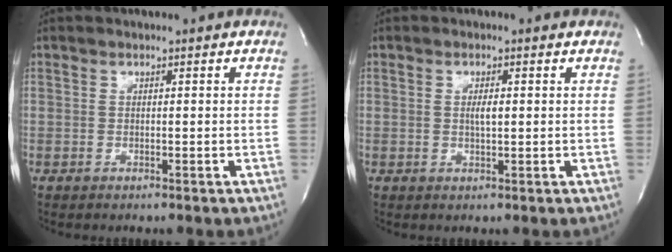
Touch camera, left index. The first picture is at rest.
{"total": 1.9, "force": [0.3, 0.4, 1.8], "torque": [-0.035, 0.000, 0.005]}